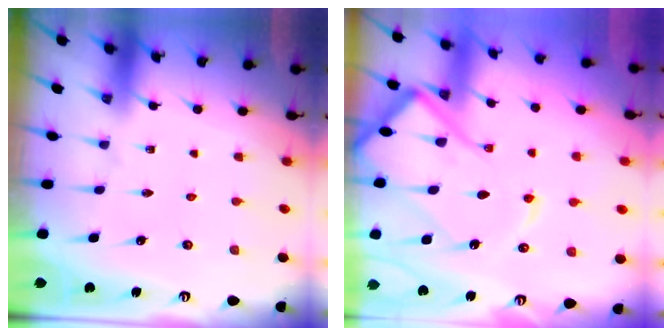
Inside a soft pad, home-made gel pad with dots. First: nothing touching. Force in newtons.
{"total": 13.8, "press": 13.8, "slide": 1.6}